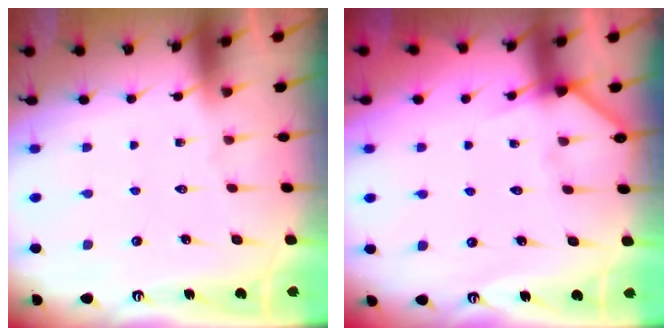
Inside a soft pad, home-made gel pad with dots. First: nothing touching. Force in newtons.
{"total": 4.5, "press": 4.5, "slide": 0.3}